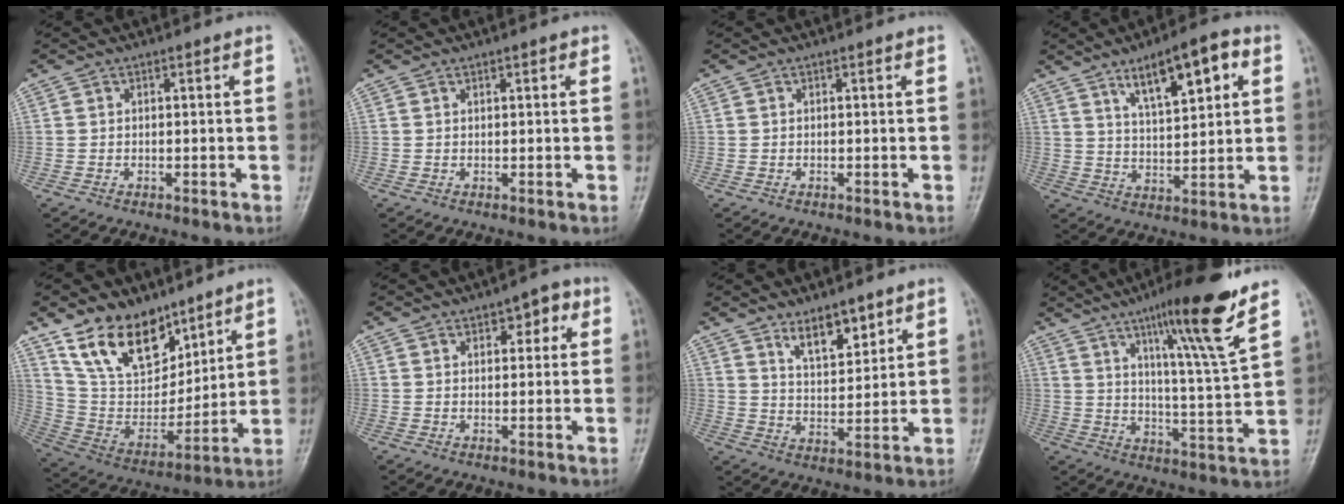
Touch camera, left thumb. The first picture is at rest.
{"total": 0.9, "force": [0.5, 0.3, 0.7], "torque": [-0.008, 0.000, 0.007]}
{"total": 0.0}
{"total": 12.1, "force": [5.8, 4.1, 9.7], "torque": [-0.131, -0.020, 0.095]}
{"total": 17.8, "force": [11.9, 9.9, 8.8], "torque": [-0.107, -0.063, 0.234]}
{"total": 4.4, "force": [2.0, 2.3, 3.2], "torque": [-0.017, -0.001, 0.020]}
{"total": 7.6, "force": [5.3, 3.1, 4.6], "torque": [-0.052, -0.044, 0.093]}
{"total": 16.9, "force": [10.4, 0.8, 13.3], "torque": [-0.196, -0.059, 0.164]}